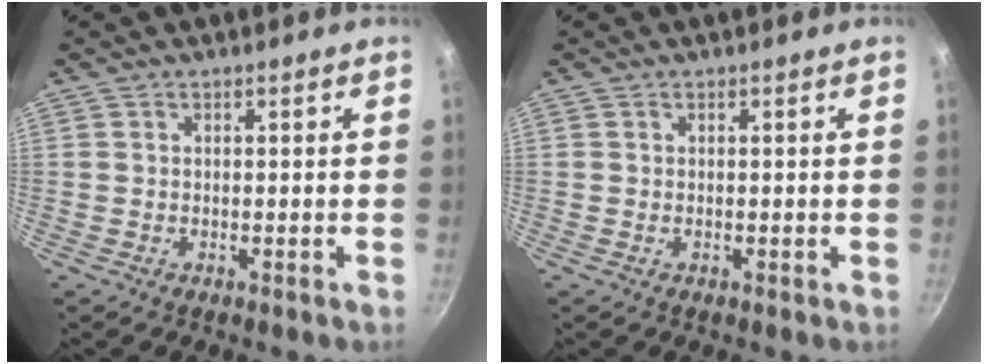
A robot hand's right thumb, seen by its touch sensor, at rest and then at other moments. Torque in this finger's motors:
{"motor_torque": [2.83, 2.18, 0.33, -0.04, -0.04]}